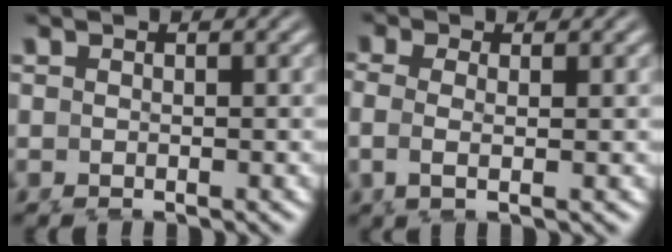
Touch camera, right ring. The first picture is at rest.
{"total": 2.7, "force": [0.6, 1.5, 2.2], "torque": [-0.067, -0.015, 0.020]}